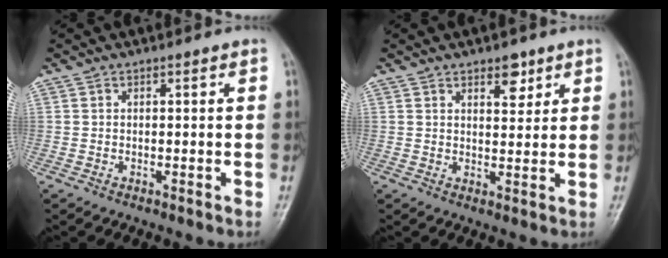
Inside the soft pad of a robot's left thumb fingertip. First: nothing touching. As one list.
[{"total": 4.2, "force": [2.6, 2.1, 2.5], "torque": [-0.014, -0.015, 0.037]}]